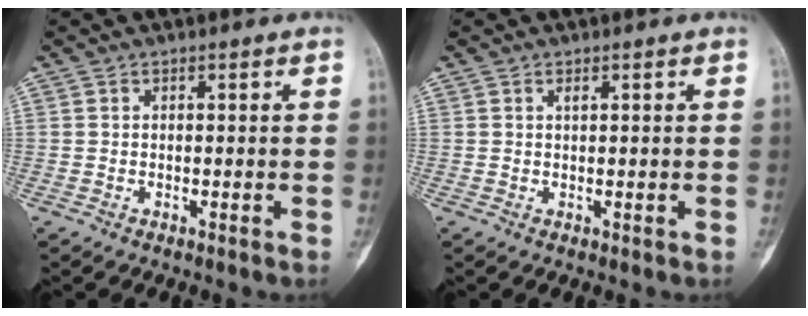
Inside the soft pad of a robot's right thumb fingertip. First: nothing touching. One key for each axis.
{"total": 0.8, "fx": 0.4, "fy": 0.2, "fz": 0.7, "tx": -0.016, "ty": -0.001, "tz": 0.006}